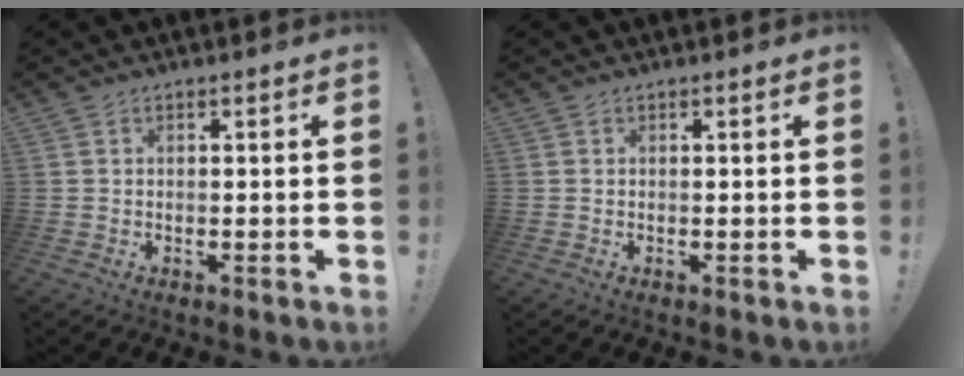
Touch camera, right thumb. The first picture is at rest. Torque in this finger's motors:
{"motor_torque": [0.05, -0.06, -0.23, 0.18, 0.01]}